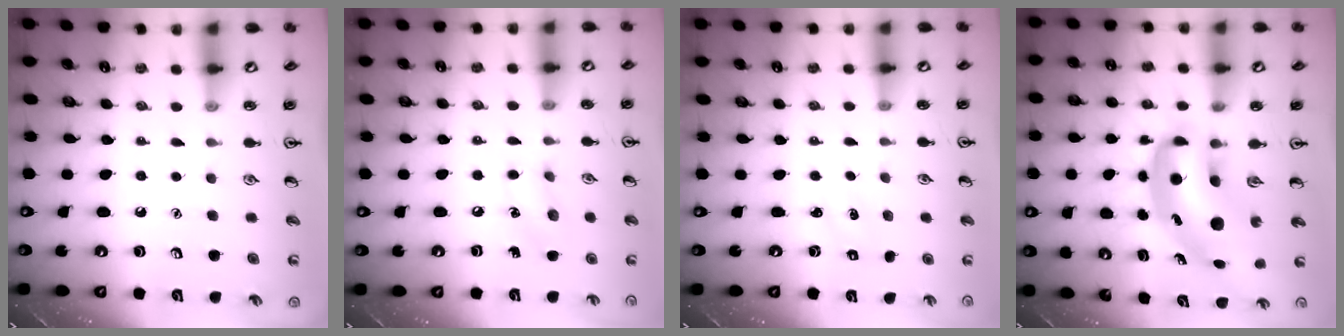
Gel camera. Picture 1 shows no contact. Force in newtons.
{"total": 8.8, "press": 8.7, "slide": 1.2}
{"total": 1.3, "press": 1.2, "slide": 0.5}
{"total": 12.0, "press": 11.5, "slide": 3.5}